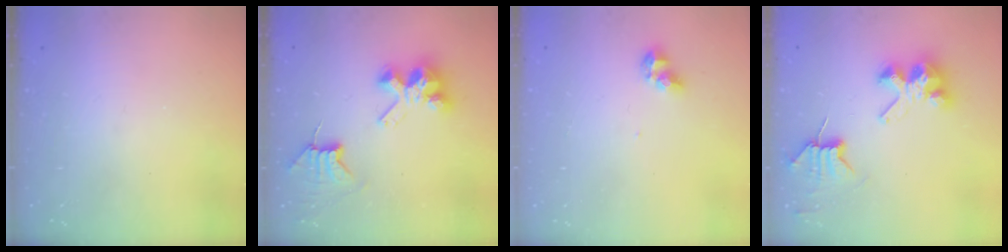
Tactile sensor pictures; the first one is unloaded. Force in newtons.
{"total": 8.0, "press": 8.0, "slide": 0.6}
{"total": 6.1, "press": 6.1, "slide": 0.3}
{"total": 7.4, "press": 7.3, "slide": 0.6}